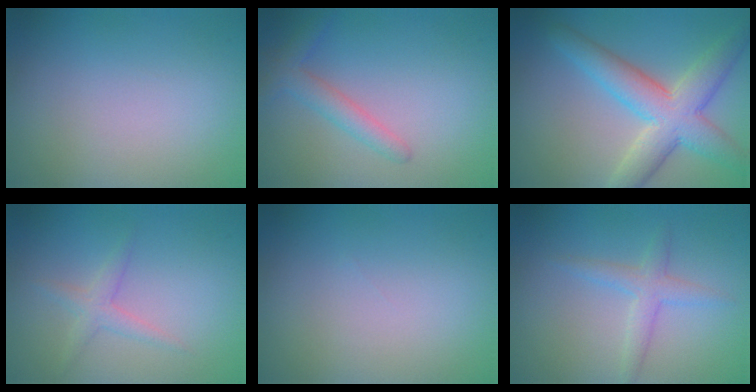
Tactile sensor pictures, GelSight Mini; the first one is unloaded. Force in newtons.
{"total": 2.3, "press": 2.3, "slide": 0.1}
{"total": 6.9, "press": 6.8, "slide": 0.2}
{"total": 1.6, "press": 1.6, "slide": 0.1}
{"total": 0.0}
{"total": 2.2, "press": 2.2, "slide": 0.1}